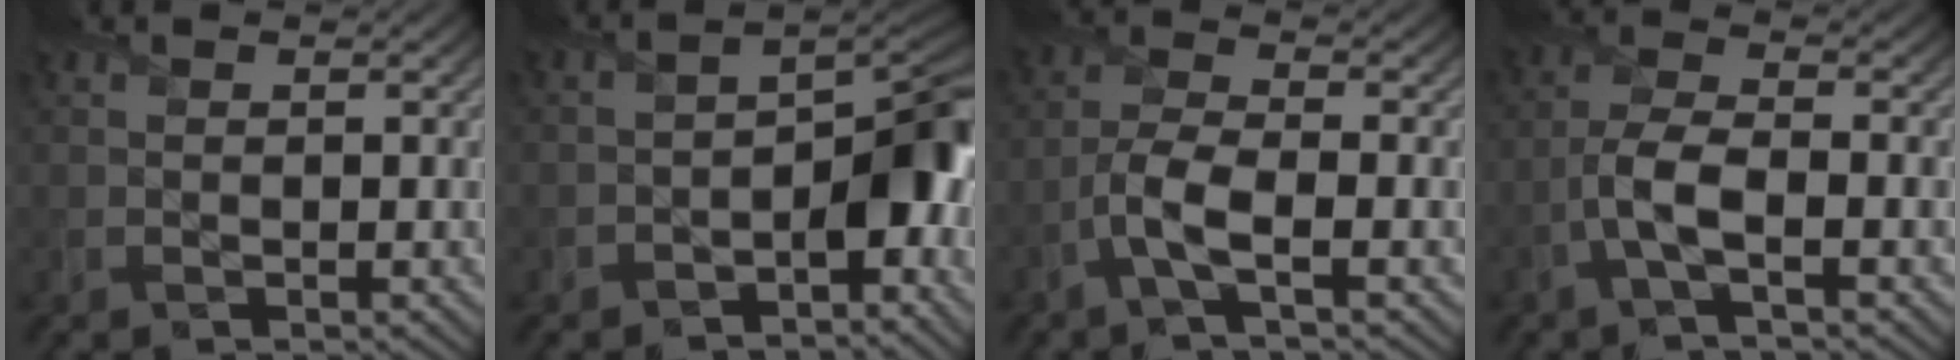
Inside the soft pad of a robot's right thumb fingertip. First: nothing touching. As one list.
[{"total": 6.8, "force": [-3.0, 3.4, 5.1], "torque": [-0.051, 0.006, -0.060]}, {"total": 4.7, "force": [-2.2, 1.1, 4.0], "torque": [-0.093, 0.006, -0.057]}, {"total": 4.8, "force": [-2.0, 1.4, 4.1], "torque": [-0.096, 0.008, -0.052]}]